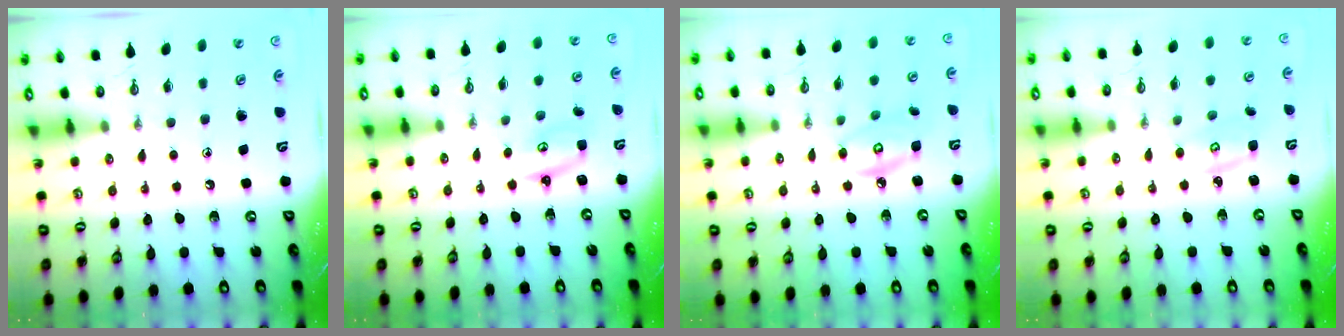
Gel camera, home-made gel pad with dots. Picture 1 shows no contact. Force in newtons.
{"total": 2.7, "press": 2.7, "slide": 0.2}
{"total": 7.2, "press": 7.2, "slide": 0.4}
{"total": 2.8, "press": 2.8, "slide": 0.2}